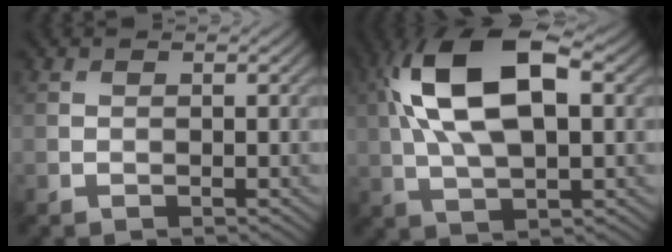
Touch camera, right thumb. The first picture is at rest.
{"total": 14.1, "force": [3.1, 6.6, 12.1], "torque": [-0.234, 0.016, 0.050]}